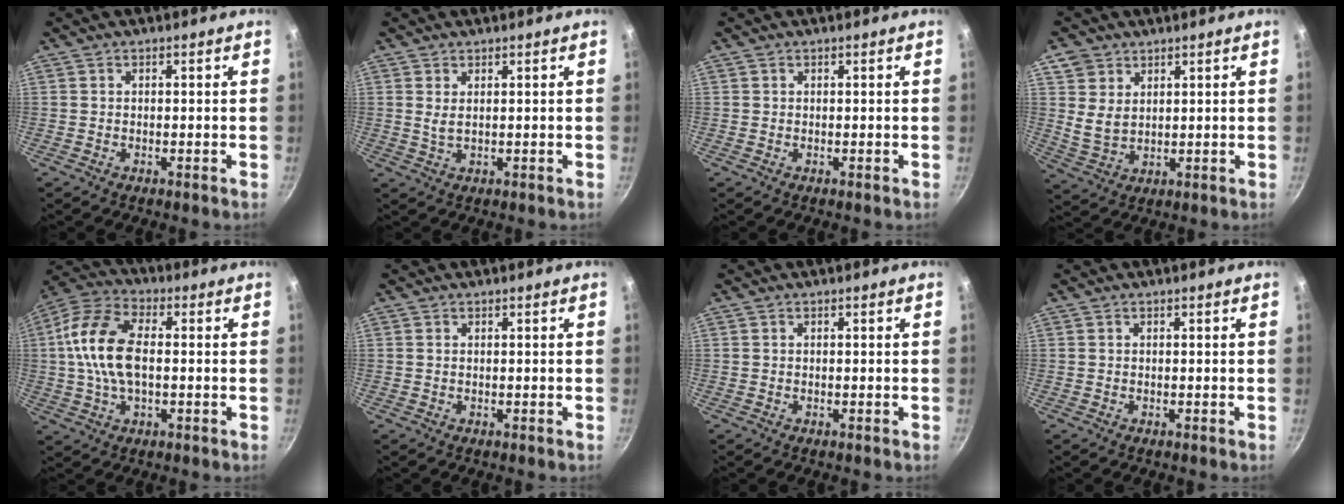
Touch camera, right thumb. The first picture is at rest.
{"total": 2.1, "force": [0.7, 0.9, 1.7], "torque": [-0.033, -0.006, 0.015]}
{"total": 0.0}
{"total": 6.1, "force": [2.6, 4.7, 2.8], "torque": [-0.037, -0.018, 0.055]}
{"total": 14.1, "force": [0.3, 7.9, 11.7], "torque": [-0.221, 0.029, -0.009]}
{"total": 0.0}
{"total": 0.0}
{"total": 0.0}